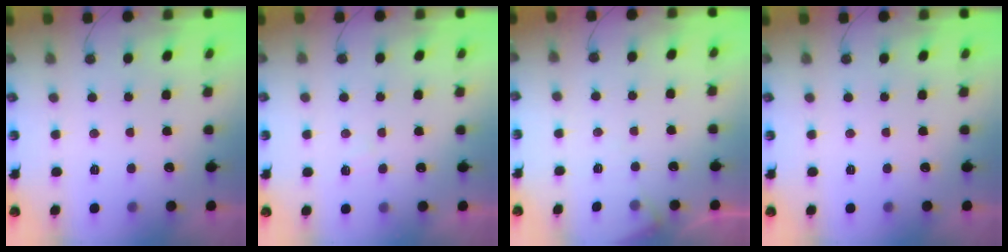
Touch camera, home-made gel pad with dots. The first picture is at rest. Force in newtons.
{"total": 4.8, "press": 4.8, "slide": 0.7}
{"total": 4.0, "press": 3.9, "slide": 0.6}
{"total": 0.0}